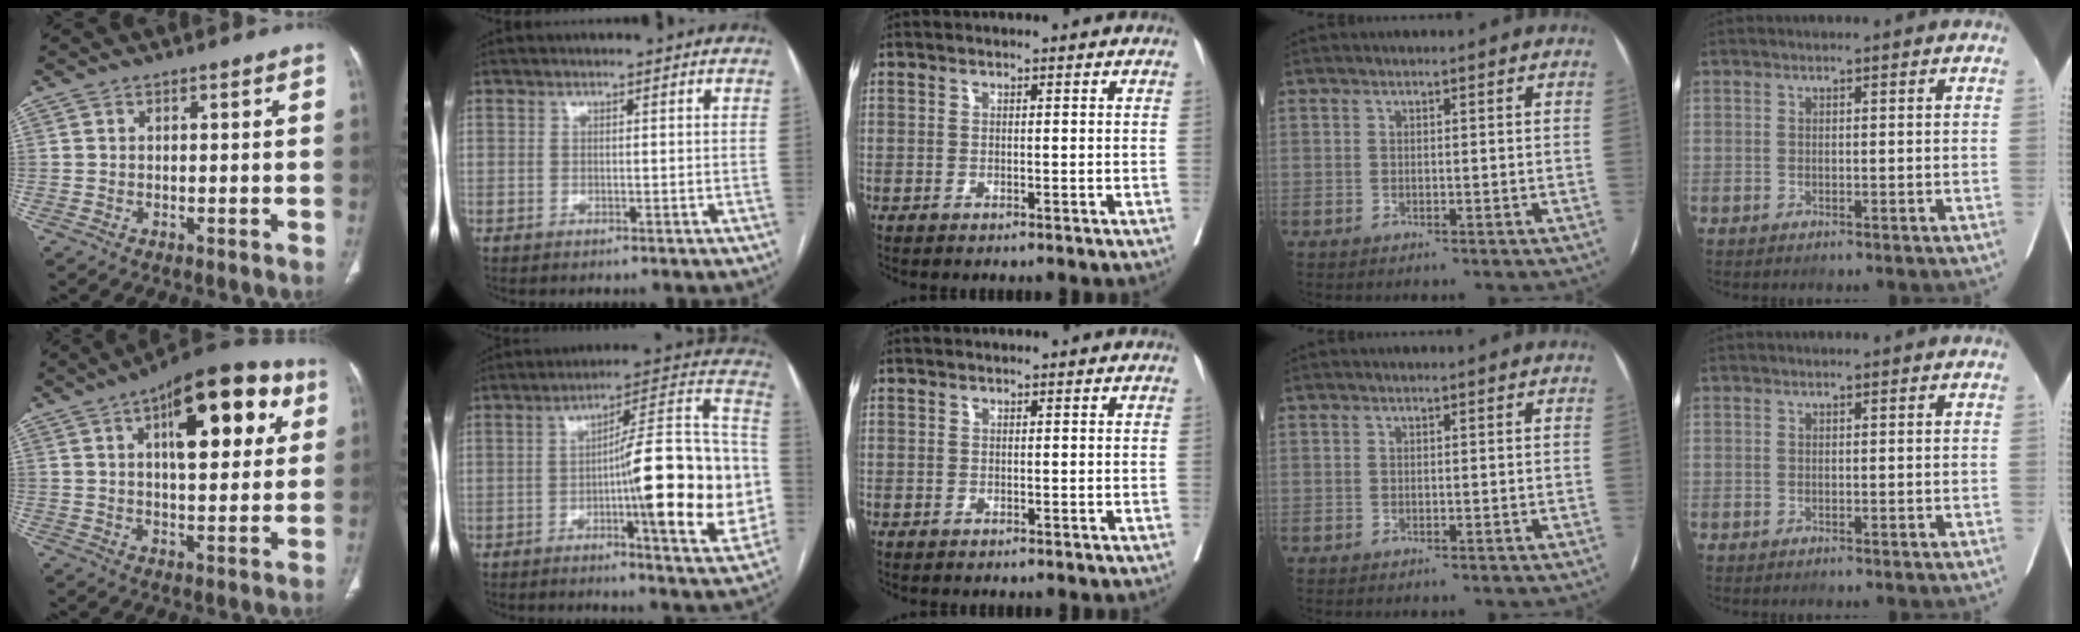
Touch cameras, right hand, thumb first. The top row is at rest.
{"thumb": {"total": 20.6, "force": [7.5, 8.9, 17.0], "torque": [-0.199, 0.002, 0.103]}, "index": {"total": 21.1, "force": [-3.4, 2.9, 20.6], "torque": [-0.249, 0.028, -0.044]}}